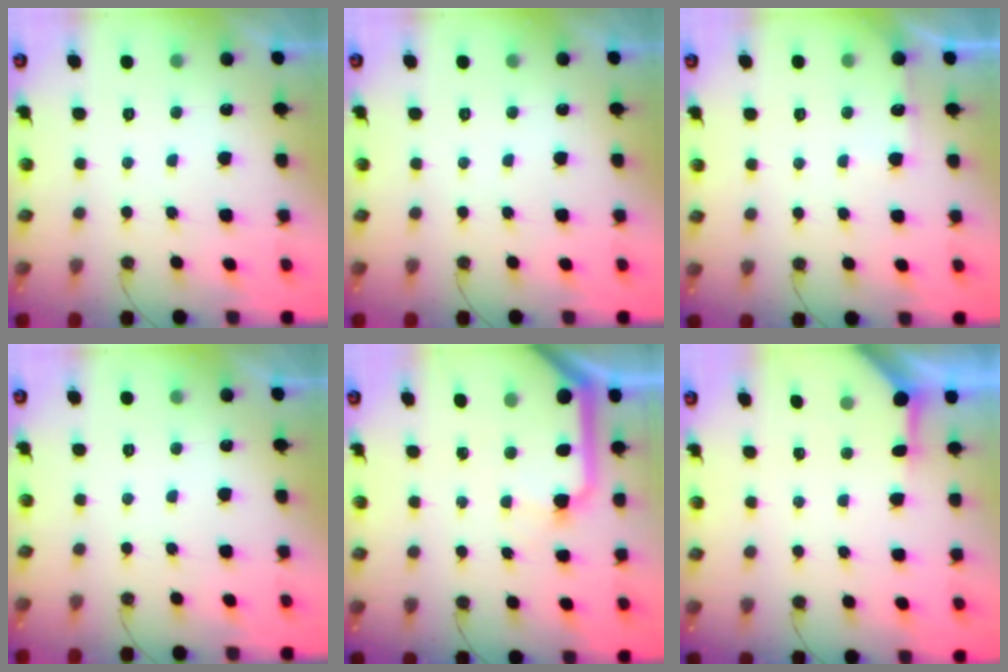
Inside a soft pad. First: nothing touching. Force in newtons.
{"total": 0.0}
{"total": 4.3, "press": 4.3, "slide": 0.6}
{"total": 0.0}
{"total": 13.3, "press": 13.2, "slide": 1.9}
{"total": 3.6, "press": 3.5, "slide": 0.5}